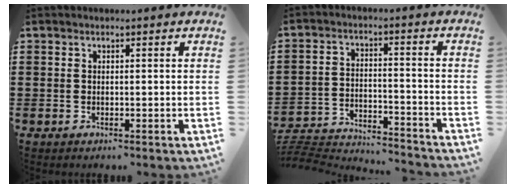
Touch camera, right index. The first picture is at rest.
{"total": 4.6, "force": [-4.5, 0.4, 1.0], "torque": [-0.032, -0.009, -0.098]}